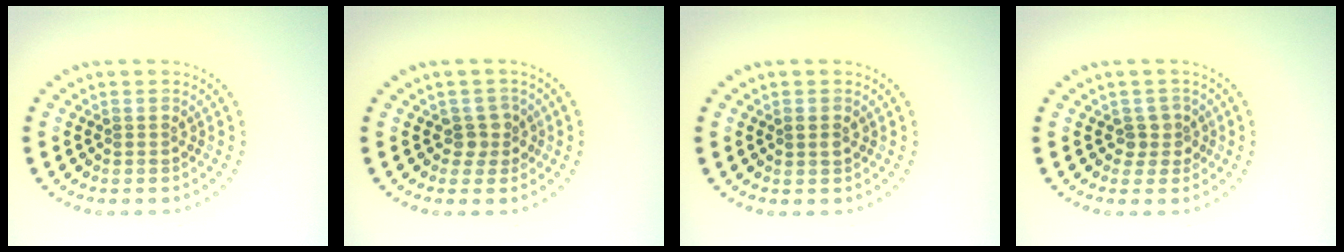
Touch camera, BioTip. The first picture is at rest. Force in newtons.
{"total": 1.8, "press": 1.4, "slide": 1.1}
{"total": 0.9, "press": 0.9, "slide": 0.1}
{"total": 1.8, "press": 1.4, "slide": 1.0}